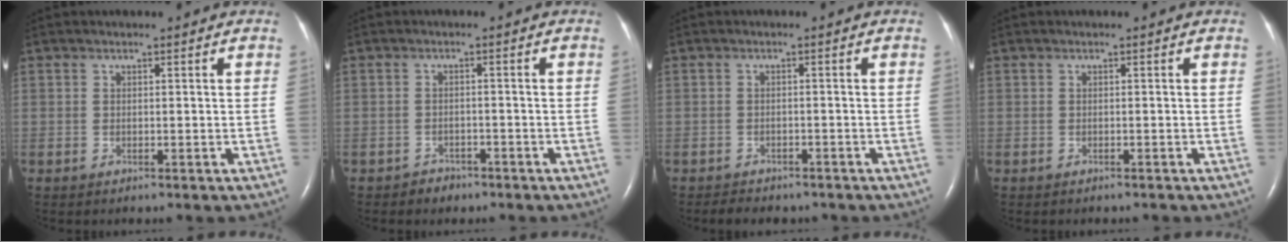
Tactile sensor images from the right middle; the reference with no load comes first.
{"total": 2.1, "force": [-1.6, 1.3, 0.0], "torque": [-0.008, 0.005, -0.024]}
{"total": 4.9, "force": [-4.1, 2.1, 1.5], "torque": [-0.025, 0.000, -0.049]}
{"total": 0.7, "force": [-0.7, 0.2, 0.1], "torque": [-0.007, -0.002, -0.010]}